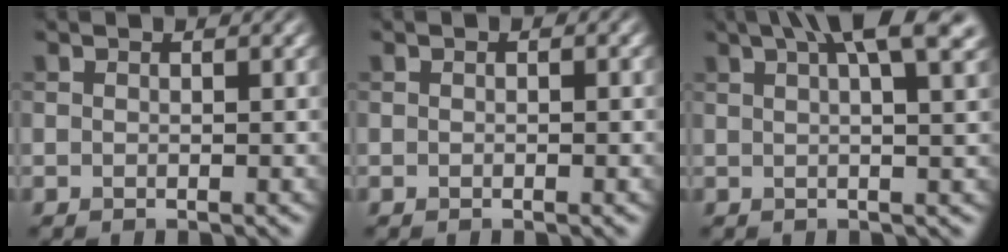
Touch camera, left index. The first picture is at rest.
{"total": 0.6, "force": [-0.1, 0.3, 0.5], "torque": [-0.006, 0.000, -0.001]}
{"total": 9.0, "force": [4.8, 2.6, 7.1], "torque": [-0.067, 0.031, 0.046]}